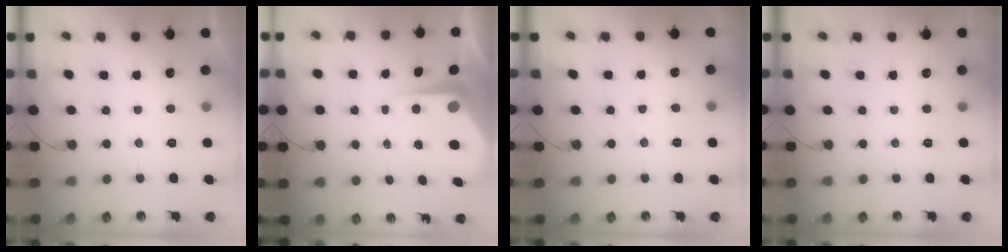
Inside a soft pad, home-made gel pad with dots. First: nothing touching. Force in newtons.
{"total": 7.7, "press": 7.6, "slide": 0.6}
{"total": 5.3, "press": 5.2, "slide": 0.8}
{"total": 0.0}